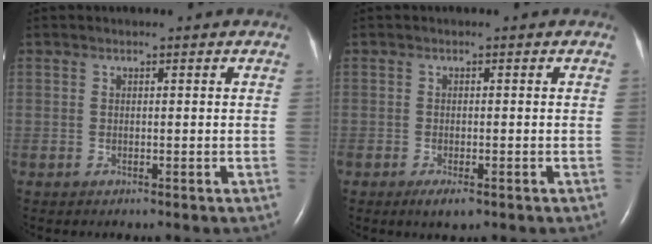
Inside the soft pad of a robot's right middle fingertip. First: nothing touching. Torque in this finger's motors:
{"motor_torque": [0.44, -0.46, 0.19, 0.05]}